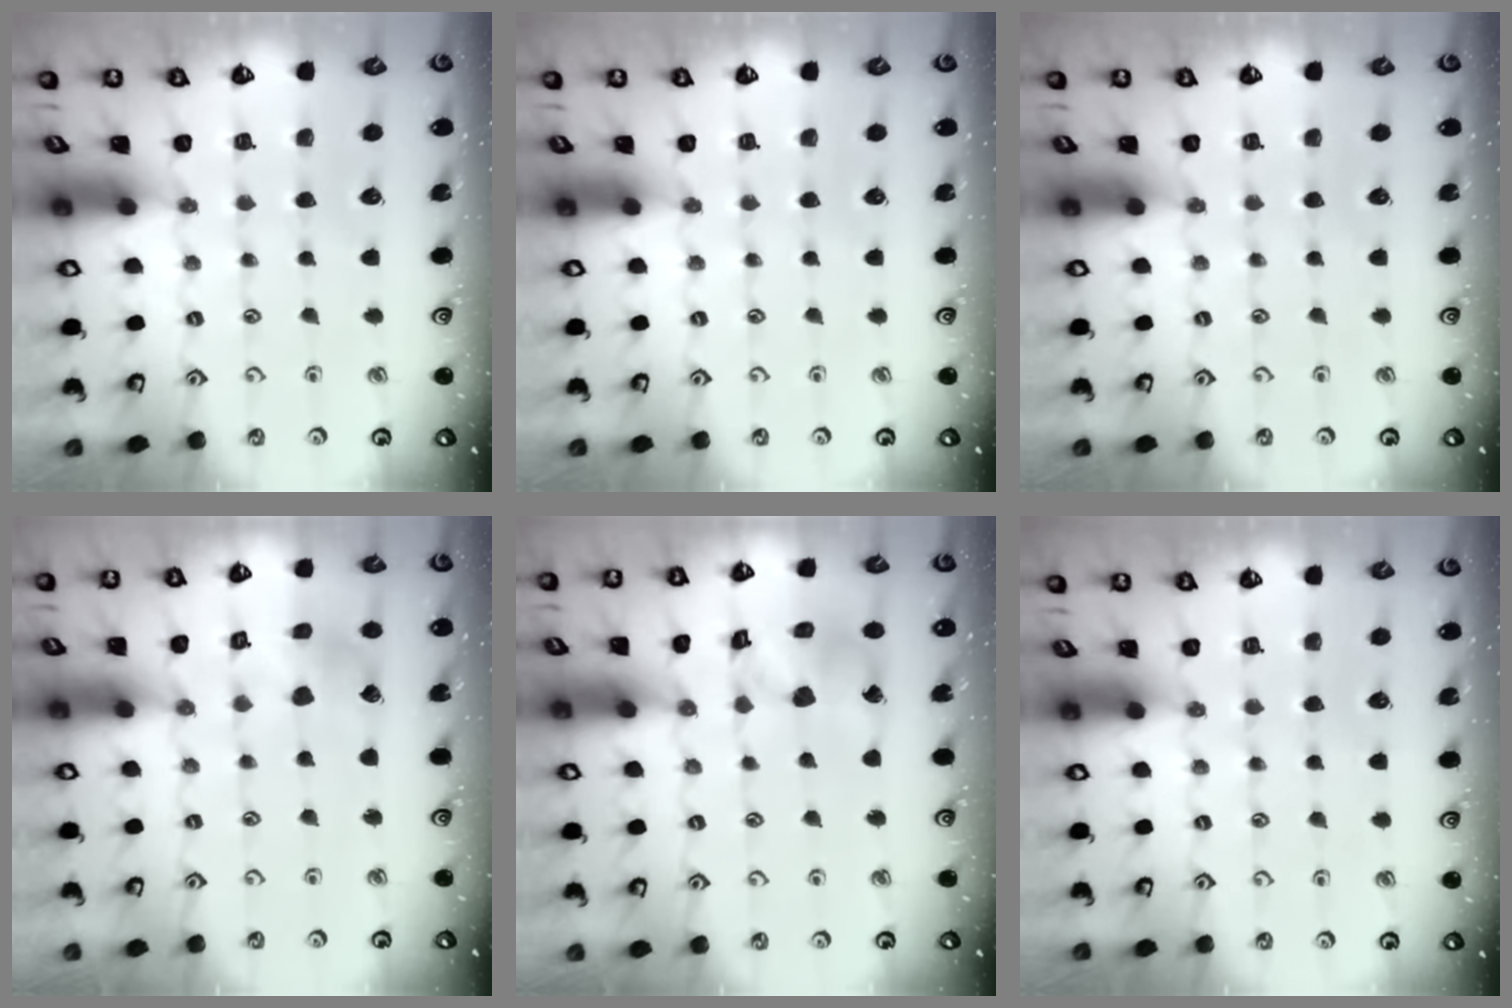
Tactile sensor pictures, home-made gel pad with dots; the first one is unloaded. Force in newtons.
{"total": 0.0}
{"total": 0.0}
{"total": 4.2, "press": 4.2, "slide": 0.4}
{"total": 13.1, "press": 13.0, "slide": 1.5}
{"total": 0.0}